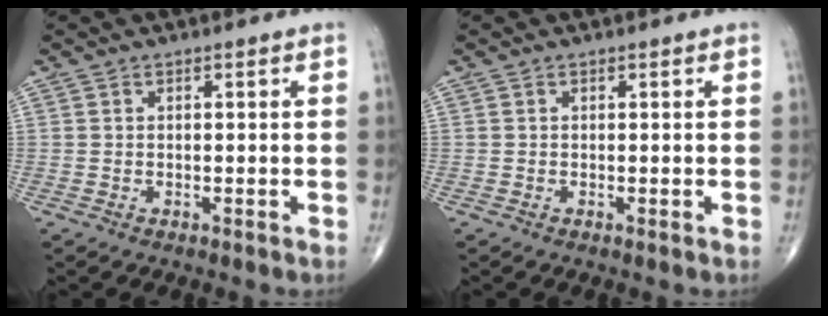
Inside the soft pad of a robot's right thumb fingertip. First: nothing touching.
{"total": 0.0}